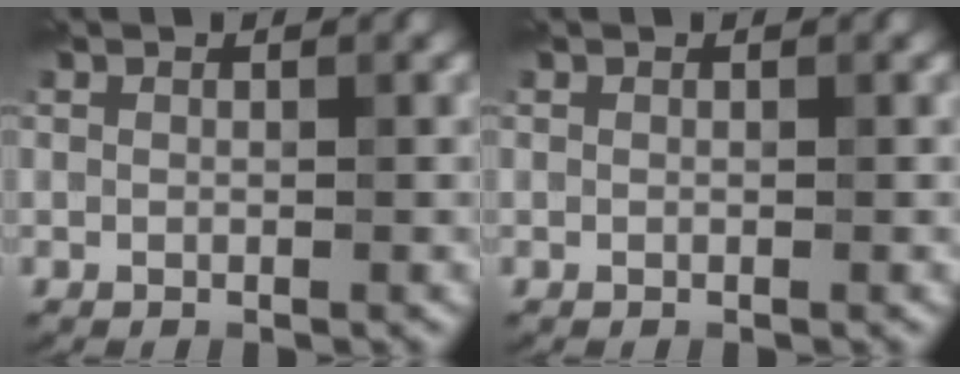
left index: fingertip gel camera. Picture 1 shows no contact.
{"total": 0.0}